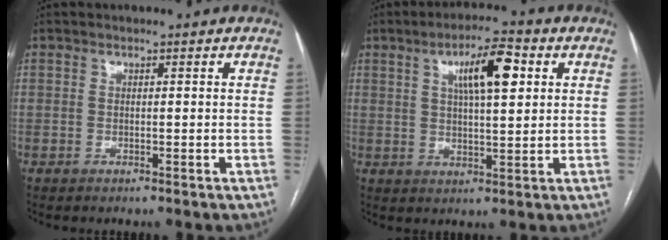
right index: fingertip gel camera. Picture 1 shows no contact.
{"total": 8.9, "force": [3.2, 1.9, 8.1], "torque": [-0.136, 0.013, 0.053]}